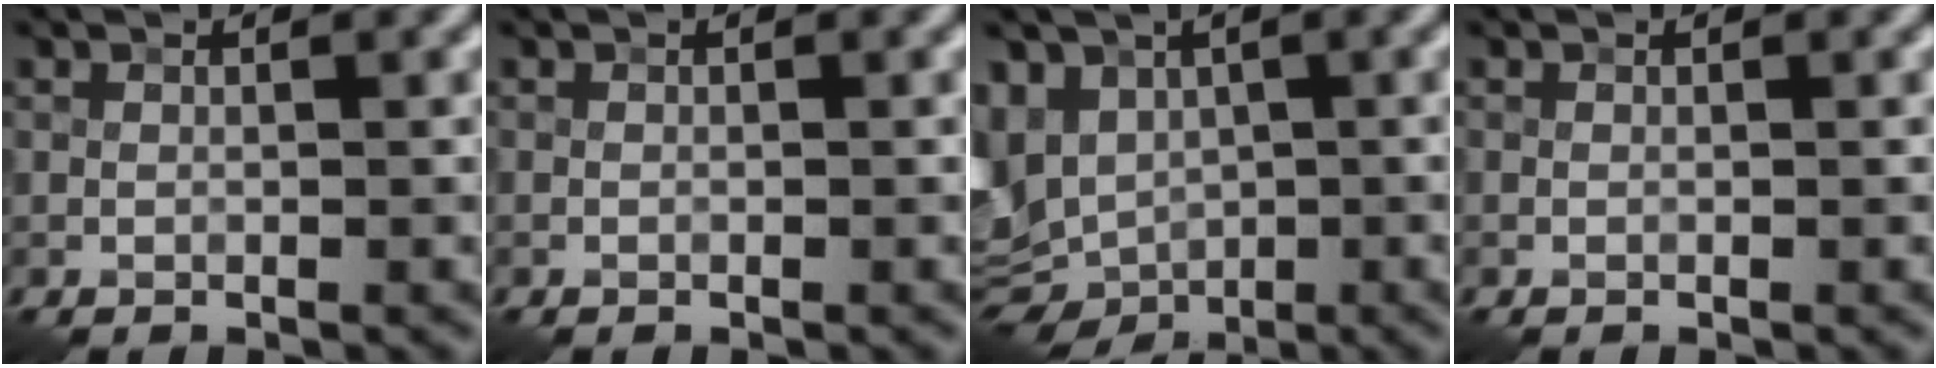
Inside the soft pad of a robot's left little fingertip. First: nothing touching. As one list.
[{"total": 0.0}, {"total": 10.2, "force": [-1.8, 7.9, 6.2], "torque": [-0.119, 0.000, -0.008]}, {"total": 0.0}]